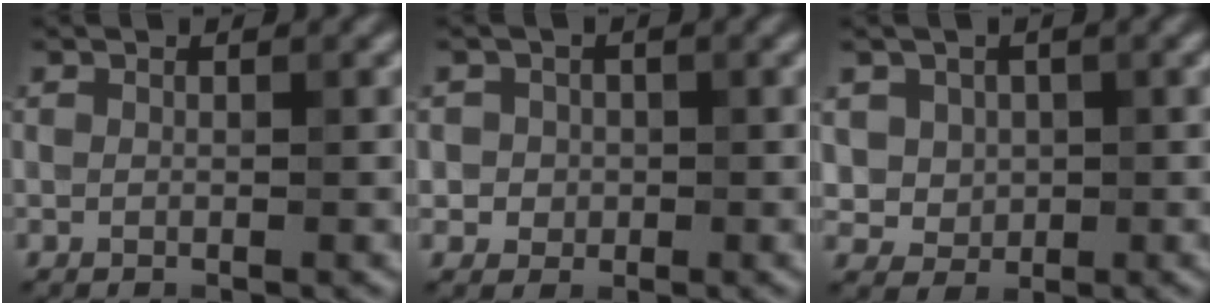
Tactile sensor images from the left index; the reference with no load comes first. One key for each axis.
{"total": 2.9, "fx": 0.5, "fy": 2.8, "fz": 0.9, "tx": 0.002, "ty": 0.019, "tz": 0.000}
{"total": 3.2, "fx": 1.0, "fy": 2.8, "fz": 1.2, "tx": -0.021, "ty": 0.003, "tz": 0.023}